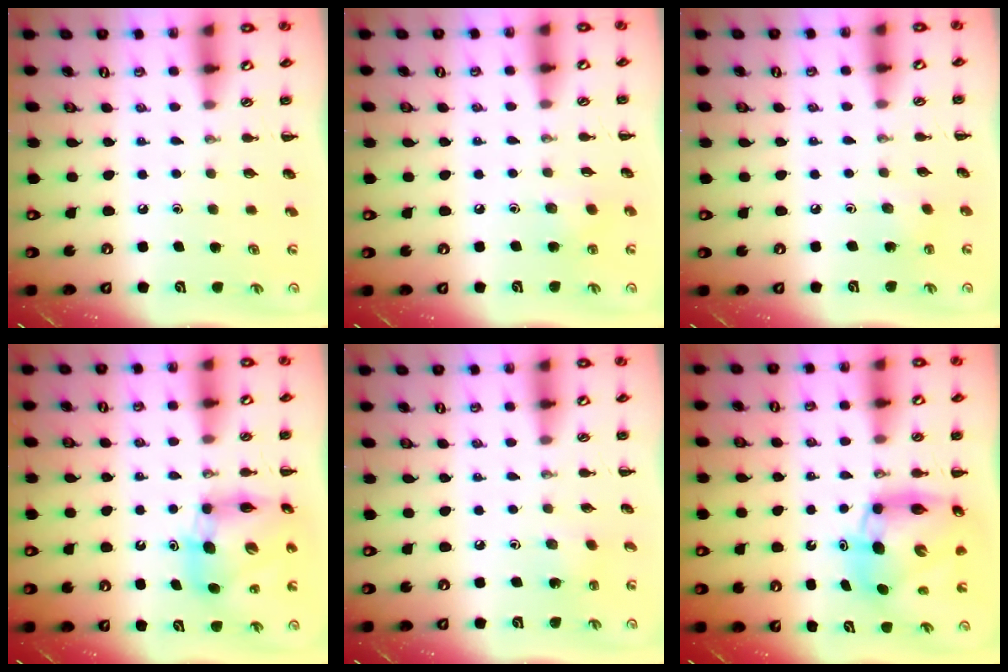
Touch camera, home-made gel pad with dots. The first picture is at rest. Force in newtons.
{"total": 4.7, "press": 4.5, "slide": 1.1}
{"total": 1.5, "press": 1.4, "slide": 0.7}
{"total": 9.7, "press": 9.6, "slide": 1.7}
{"total": 1.4, "press": 1.2, "slide": 0.6}
{"total": 9.5, "press": 9.1, "slide": 2.8}